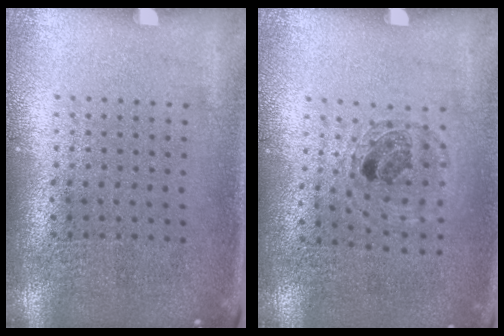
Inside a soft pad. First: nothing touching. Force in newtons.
{"total": 0.9, "press": 0.9, "slide": 0.1}